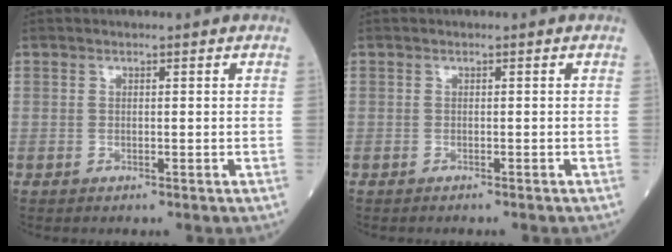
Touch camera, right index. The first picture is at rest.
{"total": 1.1, "force": [-1.0, 0.1, 0.4], "torque": [-0.006, -0.001, -0.013]}